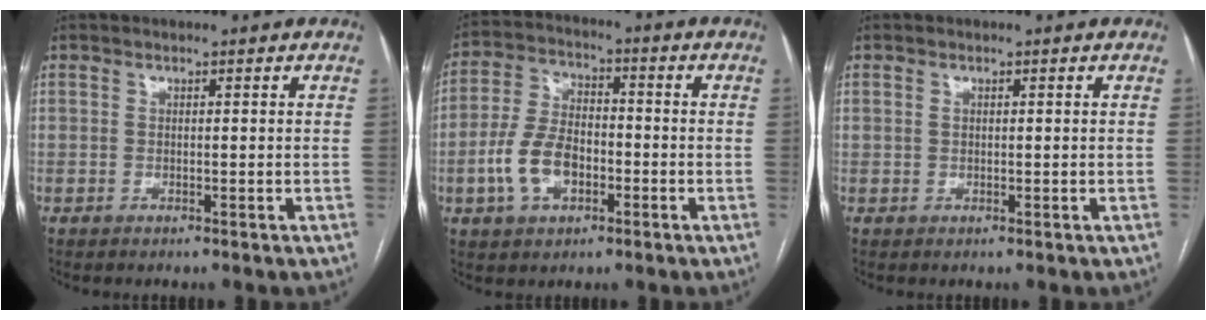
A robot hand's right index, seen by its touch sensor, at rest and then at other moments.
{"total": 9.5, "force": [-3.0, 5.5, 7.2], "torque": [-0.162, 0.015, -0.057]}
{"total": 0.5, "force": [0.2, 0.4, 0.3], "torque": [-0.007, 0.004, 0.004]}